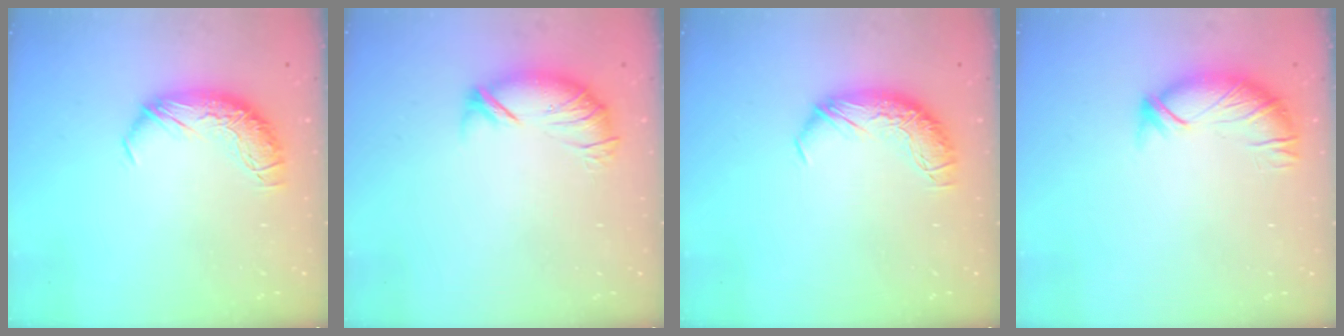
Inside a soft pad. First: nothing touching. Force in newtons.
{"total": 3.6, "press": 3.1, "slide": 1.8}
{"total": 0.0}
{"total": 3.7, "press": 3.4, "slide": 1.3}